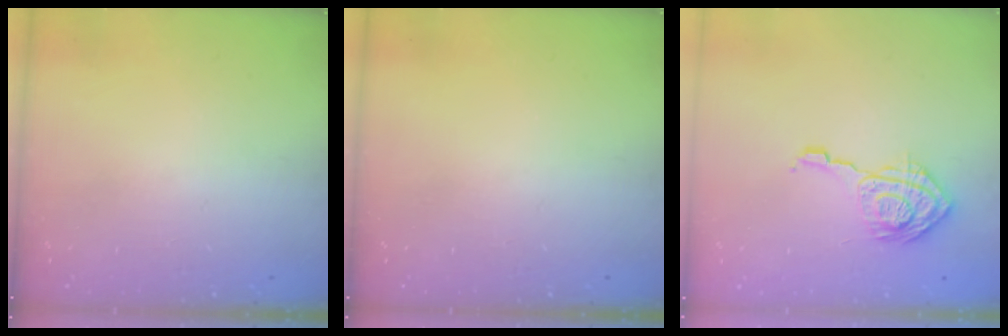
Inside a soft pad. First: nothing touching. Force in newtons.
{"total": 0.0}
{"total": 13.1, "press": 13.1, "slide": 0.3}